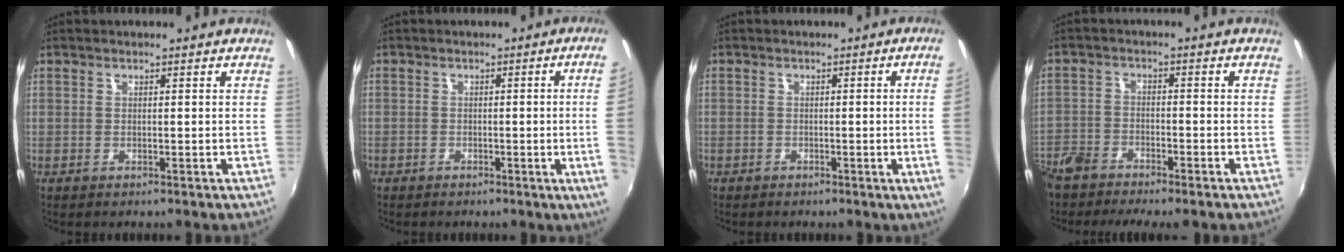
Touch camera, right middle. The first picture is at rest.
{"total": 6.4, "force": [-0.4, -1.2, 6.3], "torque": [-0.077, -0.009, -0.001]}
{"total": 4.0, "force": [-0.2, -1.5, 3.7], "torque": [-0.061, -0.009, 0.003]}
{"total": 7.4, "force": [-6.5, 2.6, 2.5], "torque": [-0.073, -0.016, -0.124]}